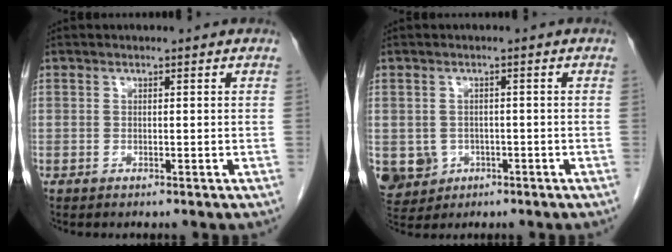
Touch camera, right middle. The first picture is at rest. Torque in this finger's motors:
{"motor_torque": [0.31, -0.06, 0.02, 0.00]}